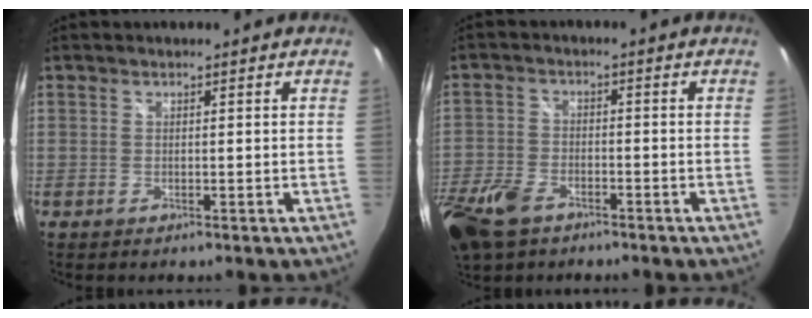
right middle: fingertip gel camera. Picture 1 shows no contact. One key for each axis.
{"total": 12.2, "fx": -7.5, "fy": 7.0, "fz": 6.6, "tx": -0.182, "ty": -0.019, "tz": -0.148}